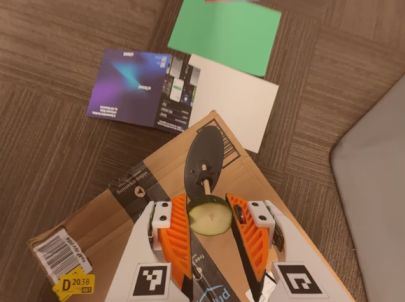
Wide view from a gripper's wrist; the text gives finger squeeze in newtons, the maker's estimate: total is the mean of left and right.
{"total": 9.7, "left": 9.7, "right": 9.7}